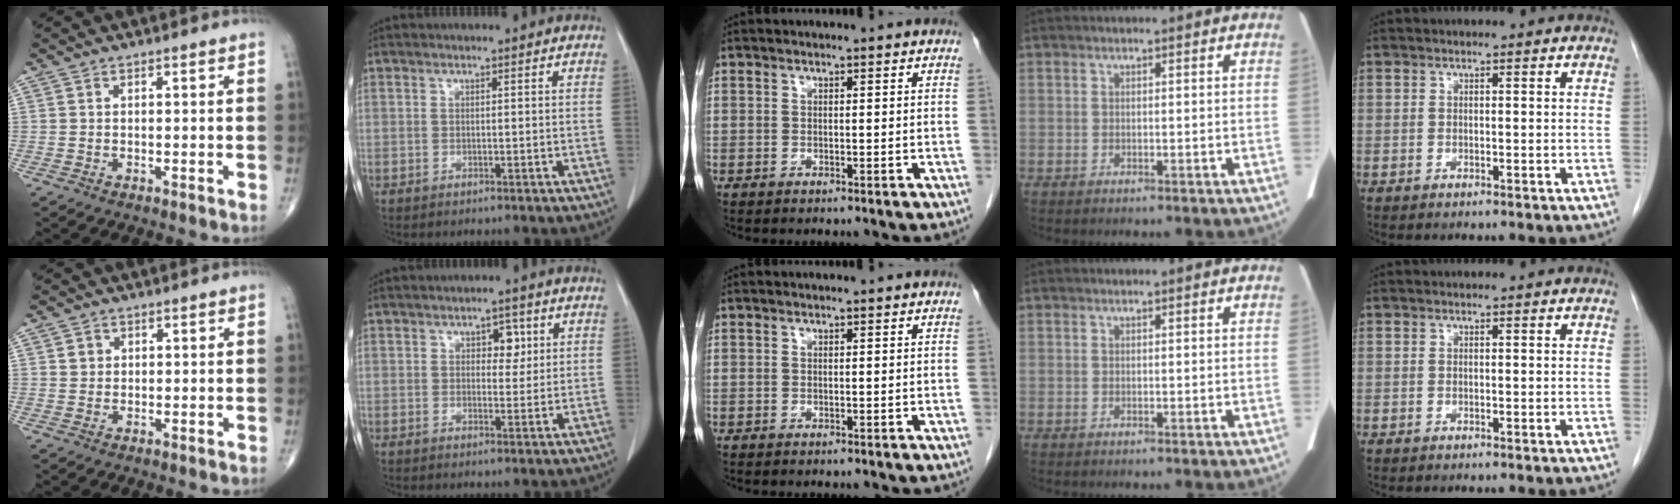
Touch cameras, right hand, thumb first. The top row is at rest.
{"thumb": {"total": 1.2, "force": [0.5, 1.0, 0.4], "torque": [-0.001, -0.001, 0.008]}, "index": {"total": 3.3, "force": [1.2, 2.0, 2.4], "torque": [-0.025, 0.007, 0.016]}}